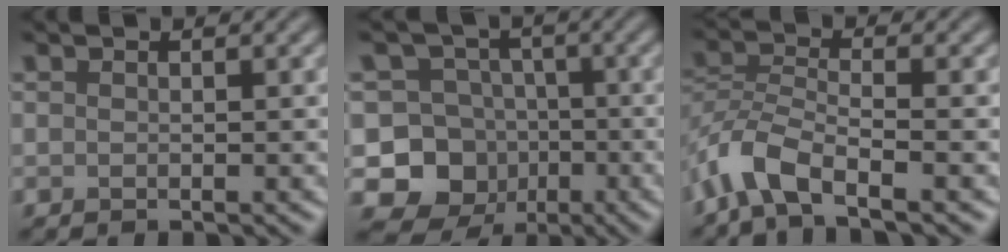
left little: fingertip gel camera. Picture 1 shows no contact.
{"total": 8.1, "force": [-2.3, 7.5, 2.2], "torque": [-0.025, 0.005, -0.062]}
{"total": 5.0, "force": [-3.4, 1.7, 3.3], "torque": [-0.066, -0.002, -0.078]}